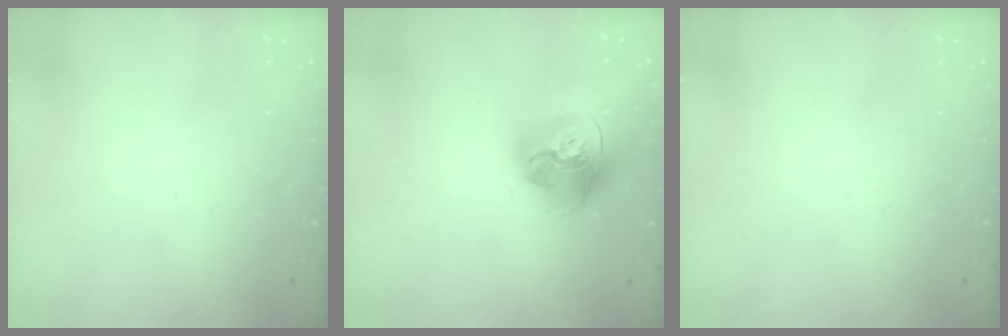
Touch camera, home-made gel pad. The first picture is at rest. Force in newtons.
{"total": 18.3, "press": 18.2, "slide": 2.1}
{"total": 0.0}